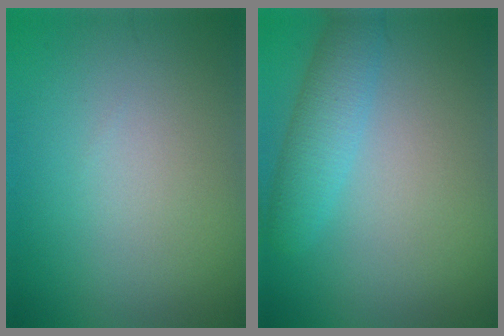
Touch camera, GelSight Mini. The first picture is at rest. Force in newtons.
{"total": 3.2, "press": 3.2, "slide": 0.1}